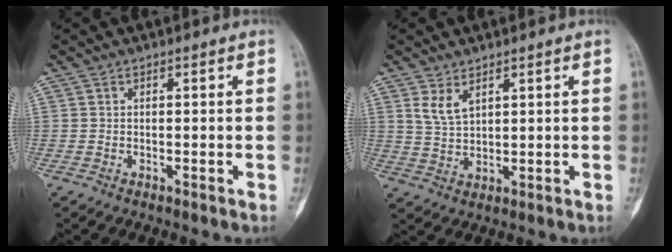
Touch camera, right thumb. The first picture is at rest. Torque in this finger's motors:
{"motor_torque": [0.23, 0.70, 0.07, -0.03, 0.00]}